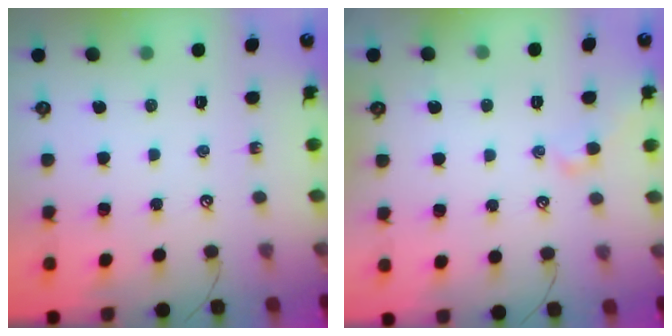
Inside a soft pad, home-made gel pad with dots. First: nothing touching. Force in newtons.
{"total": 1.6, "press": 1.4, "slide": 0.6}